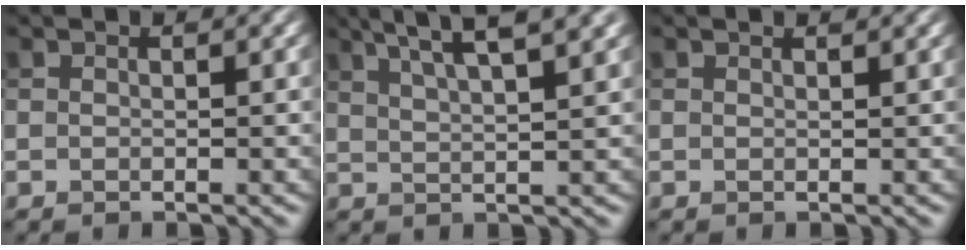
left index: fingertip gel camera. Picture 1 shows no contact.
{"total": 8.7, "force": [5.8, 2.4, 6.1], "torque": [-0.072, 0.034, 0.056]}
{"total": 0.7, "force": [0.7, 0.1, 0.2], "torque": [-0.004, -0.002, 0.009]}